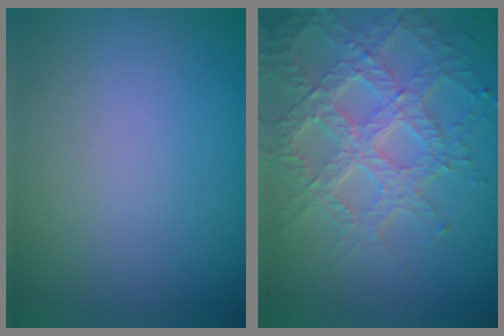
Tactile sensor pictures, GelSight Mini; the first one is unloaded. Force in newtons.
{"total": 6.8, "press": 5.3, "slide": 4.3}